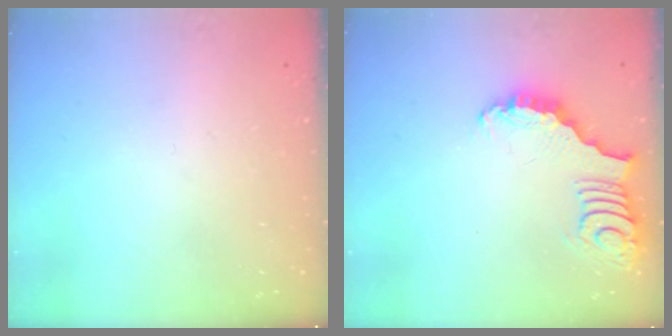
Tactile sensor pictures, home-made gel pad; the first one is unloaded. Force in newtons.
{"total": 3.4, "press": 3.4, "slide": 0.6}